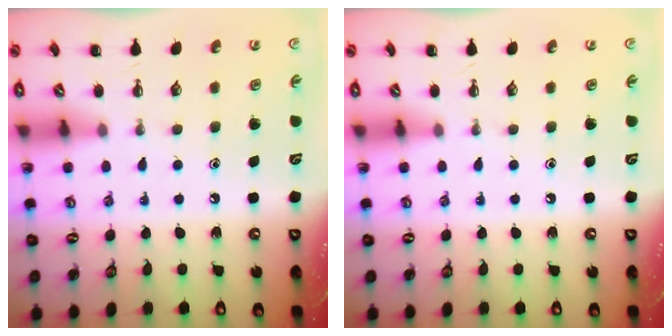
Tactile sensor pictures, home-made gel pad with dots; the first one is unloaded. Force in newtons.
{"total": 0.0}